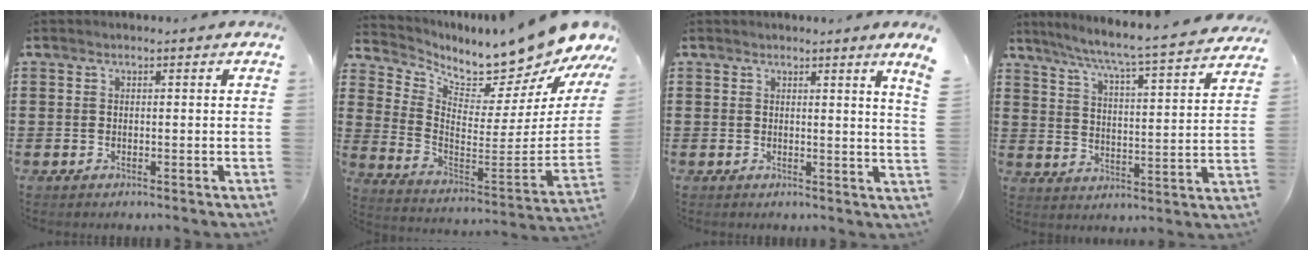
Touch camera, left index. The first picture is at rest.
{"total": 8.5, "force": [8.3, 0.1, 1.8], "torque": [-0.058, -0.097, 0.129]}
{"total": 2.2, "force": [1.6, -1.2, 0.9], "torque": [-0.020, -0.011, 0.029]}
{"total": 5.7, "force": [5.1, -0.9, 2.4], "torque": [-0.070, -0.046, 0.077]}